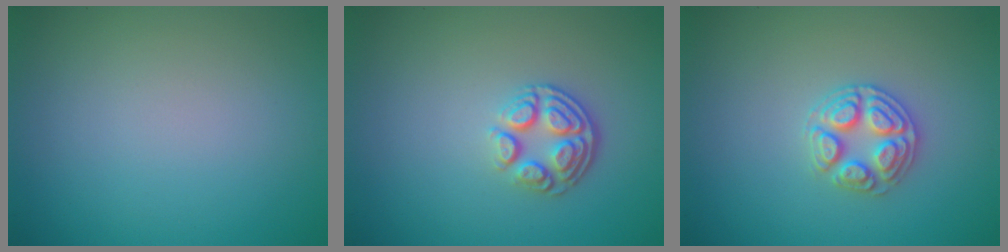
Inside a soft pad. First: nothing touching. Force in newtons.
{"total": 3.6, "press": 2.6, "slide": 2.4}
{"total": 2.9, "press": 2.8, "slide": 0.3}